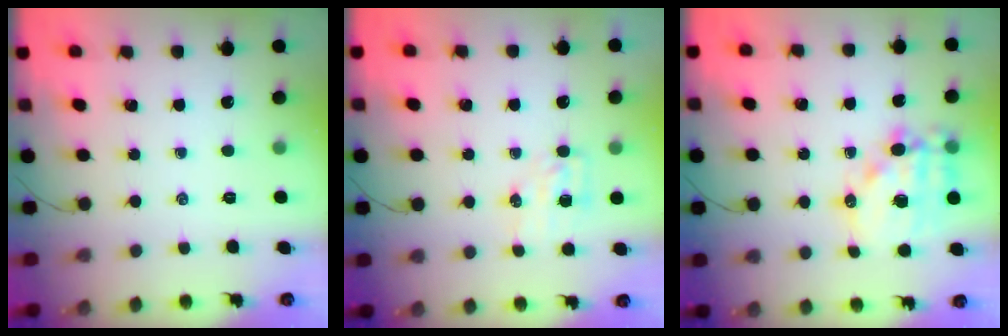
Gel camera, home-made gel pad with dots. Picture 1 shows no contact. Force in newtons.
{"total": 4.7, "press": 4.7, "slide": 0.5}
{"total": 15.1, "press": 14.8, "slide": 3.1}